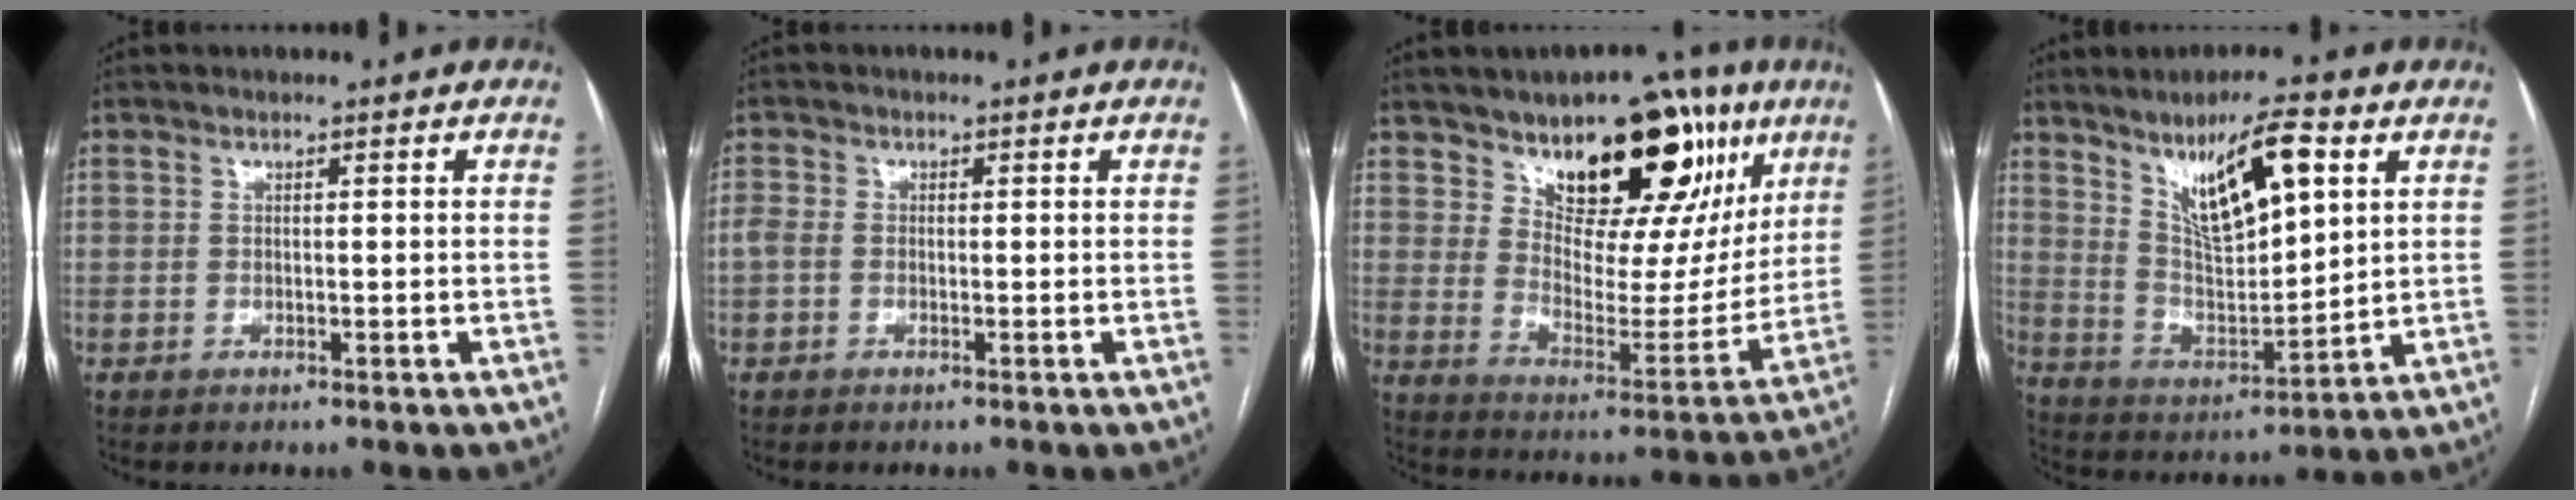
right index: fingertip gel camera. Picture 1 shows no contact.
{"total": 1.8, "force": [-0.4, 1.3, 1.1], "torque": [-0.032, 0.012, -0.006]}
{"total": 19.9, "force": [11.8, 9.1, 13.2], "torque": [-0.159, 0.007, 0.183]}
{"total": 13.5, "force": [6.8, 3.1, 11.2], "torque": [-0.197, 0.006, 0.129]}